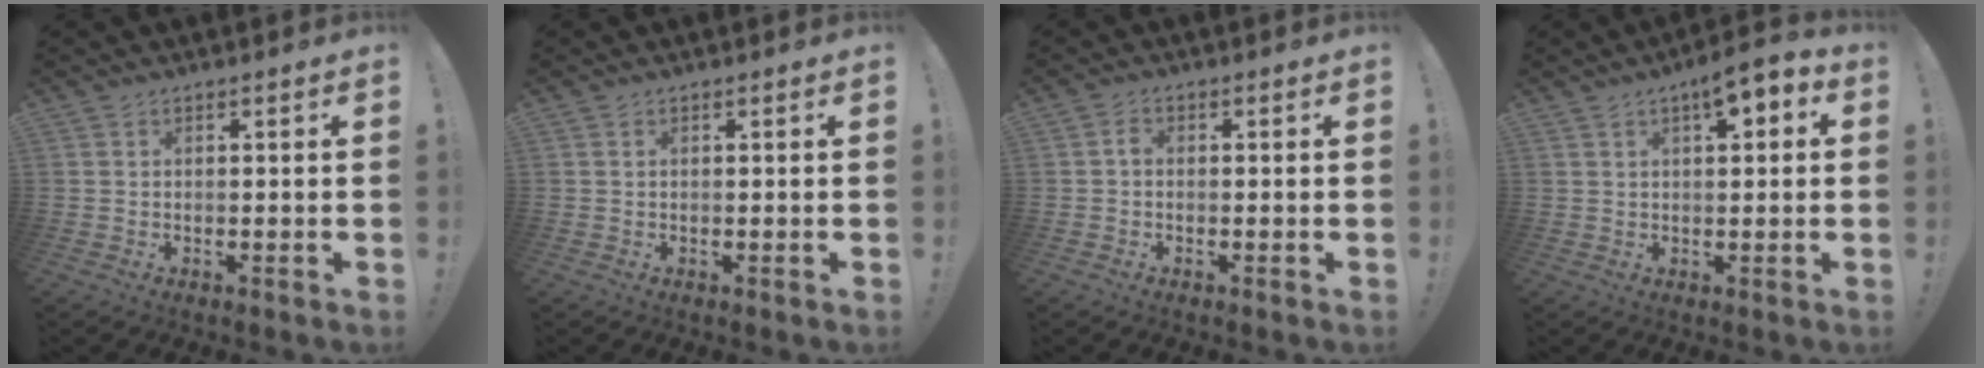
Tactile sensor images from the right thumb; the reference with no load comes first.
{"total": 0.0}
{"total": 1.4, "force": [-0.5, 0.9, 0.9], "torque": [-0.023, 0.008, -0.009]}
{"total": 6.2, "force": [3.0, 2.1, 5.1], "torque": [-0.063, -0.018, 0.044]}